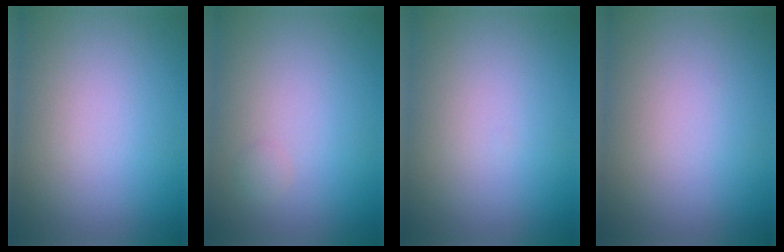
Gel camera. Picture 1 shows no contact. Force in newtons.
{"total": 0.6, "press": 0.6, "slide": 0.0}
{"total": 0.0}
{"total": 0.0}